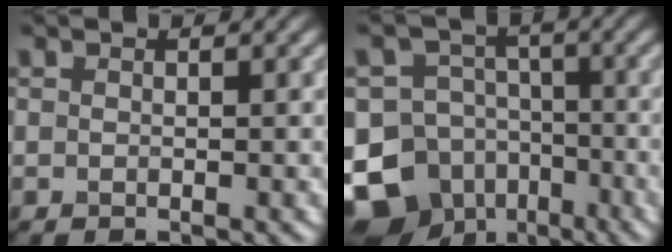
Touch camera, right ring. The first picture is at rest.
{"total": 13.7, "force": [-7.5, 10.7, 4.0], "torque": [-0.079, -0.035, -0.143]}